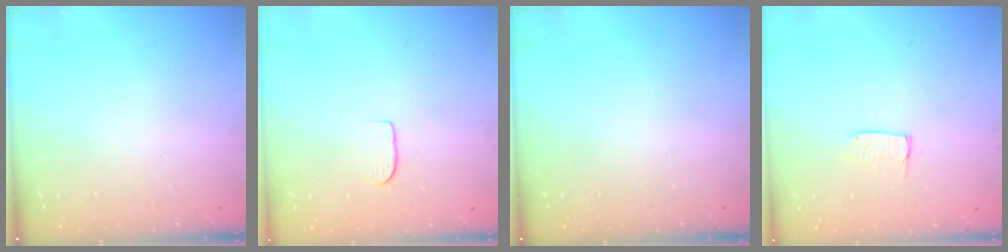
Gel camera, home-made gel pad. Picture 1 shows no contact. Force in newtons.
{"total": 4.9, "press": 4.9, "slide": 0.3}
{"total": 0.0}
{"total": 4.4, "press": 4.4, "slide": 0.3}